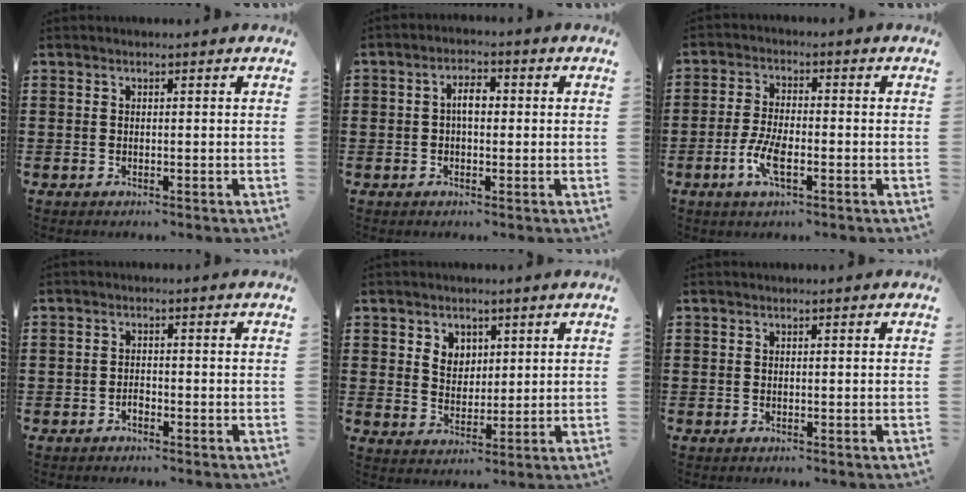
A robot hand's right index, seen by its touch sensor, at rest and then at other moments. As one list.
[{"total": 3.2, "force": [0.0, 1.6, 2.8], "torque": [-0.053, 0.008, -0.001]}, {"total": 5.7, "force": [-2.1, 2.0, 4.8], "torque": [-0.108, -0.004, -0.043]}, {"total": 1.3, "force": [-0.9, 0.8, 0.6], "torque": [-0.014, -0.002, -0.018]}, {"total": 5.0, "force": [3.3, 3.7, 0.2], "torque": [-0.027, 0.003, 0.062]}, {"total": 0.0}]